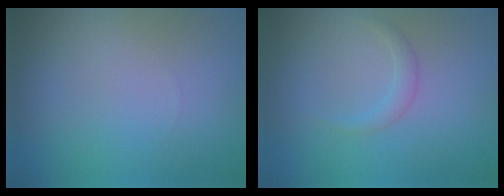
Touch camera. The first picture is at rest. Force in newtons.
{"total": 1.1, "press": 1.1, "slide": 0.1}